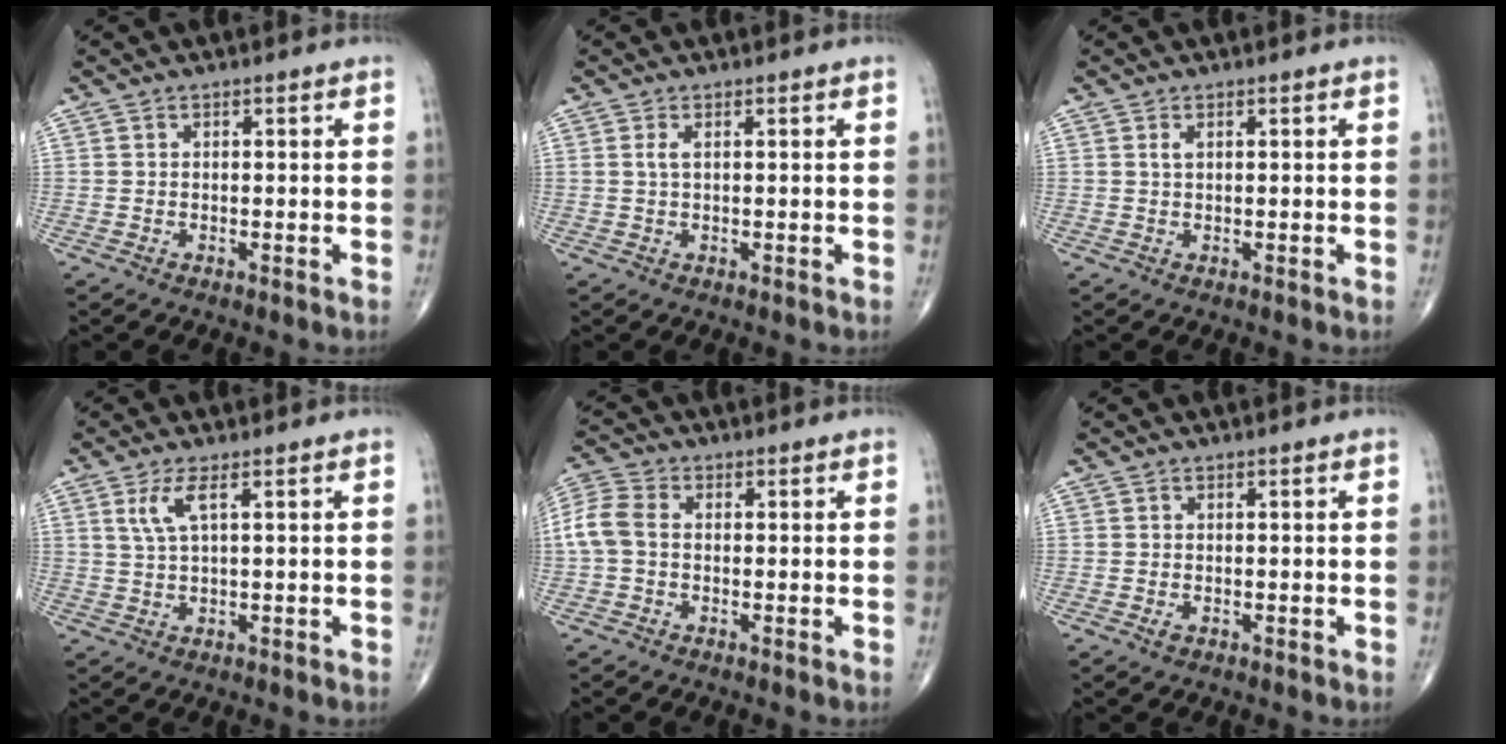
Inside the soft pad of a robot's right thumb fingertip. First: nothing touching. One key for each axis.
{"total": 1.4, "fx": 0.4, "fy": 0.5, "fz": 1.3, "tx": -0.034, "ty": 0.005, "tz": 0.012}
{"total": 0.9, "fx": 0.4, "fy": 0.4, "fz": 0.7, "tx": -0.016, "ty": 0.005, "tz": 0.008}
{"total": 3.8, "fx": 1.5, "fy": 0.7, "fz": 3.4, "tx": -0.088, "ty": -0.001, "tz": 0.037}
{"total": 6.4, "fx": -0.2, "fy": 4.4, "fz": 4.6, "tx": -0.114, "ty": 0.018, "tz": -0.012}
{"total": 0.9, "fx": -0.3, "fy": 0.6, "fz": 0.6, "tx": -0.009, "ty": -0.001, "tz": -0.005}